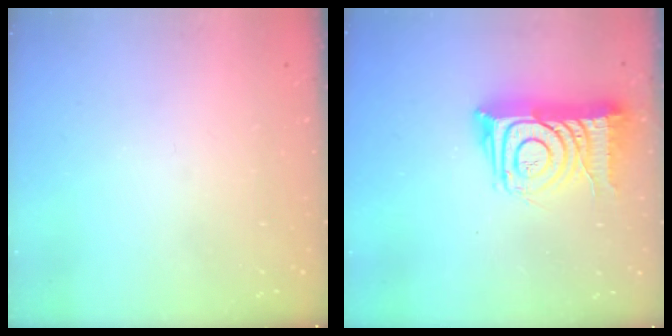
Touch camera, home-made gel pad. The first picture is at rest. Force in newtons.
{"total": 15.4, "press": 15.4, "slide": 1.0}